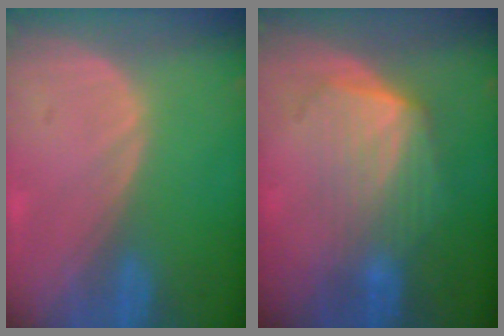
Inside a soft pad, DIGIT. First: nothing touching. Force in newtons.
{"total": 7.2, "press": 6.5, "slide": 3.0}